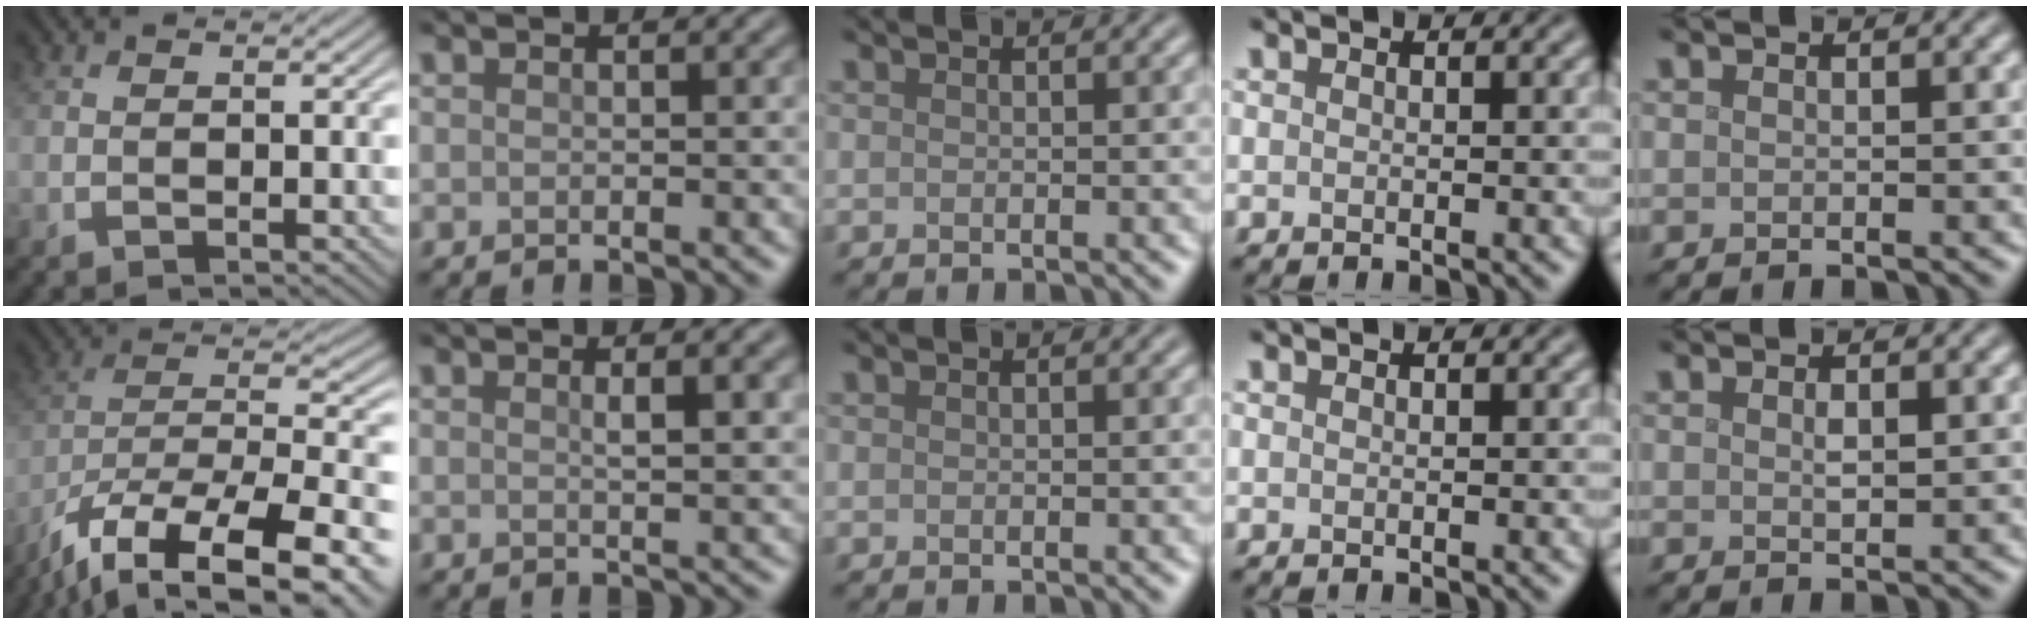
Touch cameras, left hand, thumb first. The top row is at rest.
{"thumb": {"total": 16.4, "force": [-10.4, 5.9, 11.2], "torque": [-0.221, -0.023, -0.163]}, "index": {"total": 2.9, "force": [0.9, 0.8, 2.6], "torque": [-0.027, 0.004, 0.011]}, "little": {"total": 1.2, "force": [0.3, 0.5, 1.0], "torque": [-0.020, -0.001, 0.006]}}